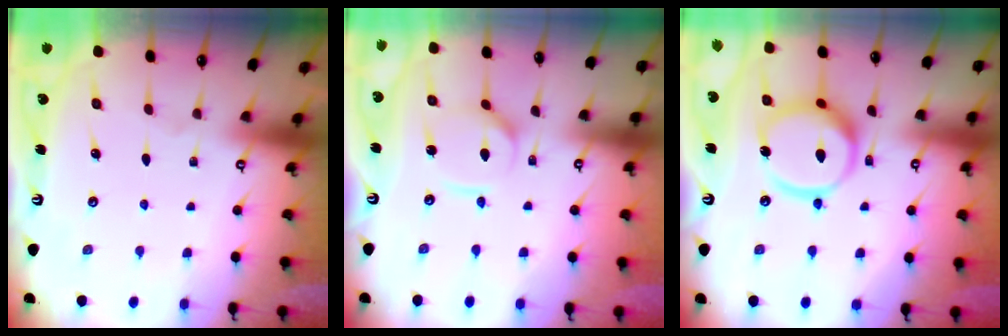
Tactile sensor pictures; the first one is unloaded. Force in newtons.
{"total": 6.0, "press": 6.0, "slide": 0.5}
{"total": 14.7, "press": 14.6, "slide": 1.6}